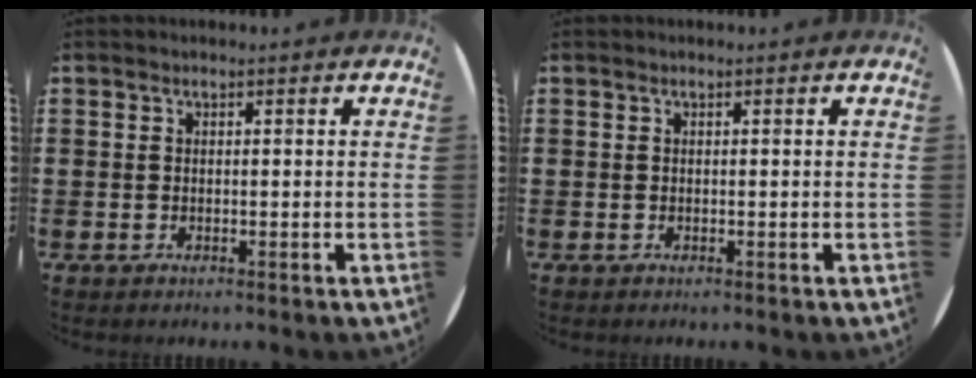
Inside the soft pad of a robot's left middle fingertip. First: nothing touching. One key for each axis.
{"total": 0.0}